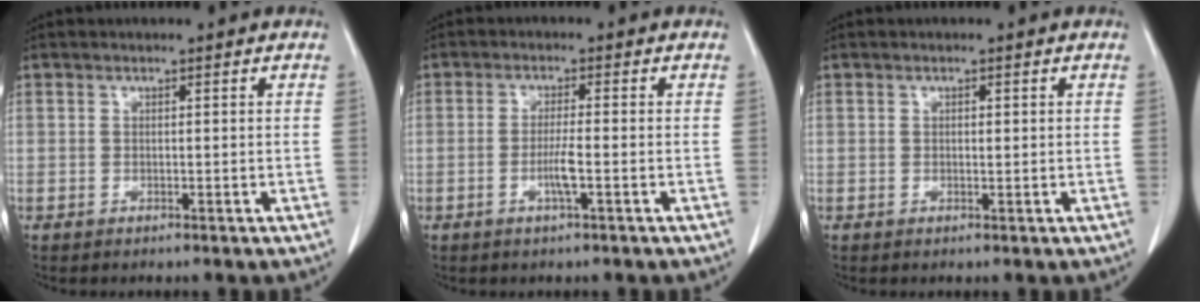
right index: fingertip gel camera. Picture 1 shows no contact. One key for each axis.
{"total": 3.2, "fx": -1.0, "fy": -0.1, "fz": 3.0, "tx": -0.061, "ty": -0.003, "tz": -0.018}
{"total": 0.7, "fx": 0.1, "fy": 0.3, "fz": 0.7, "tx": -0.012, "ty": -0.001, "tz": 0.003}